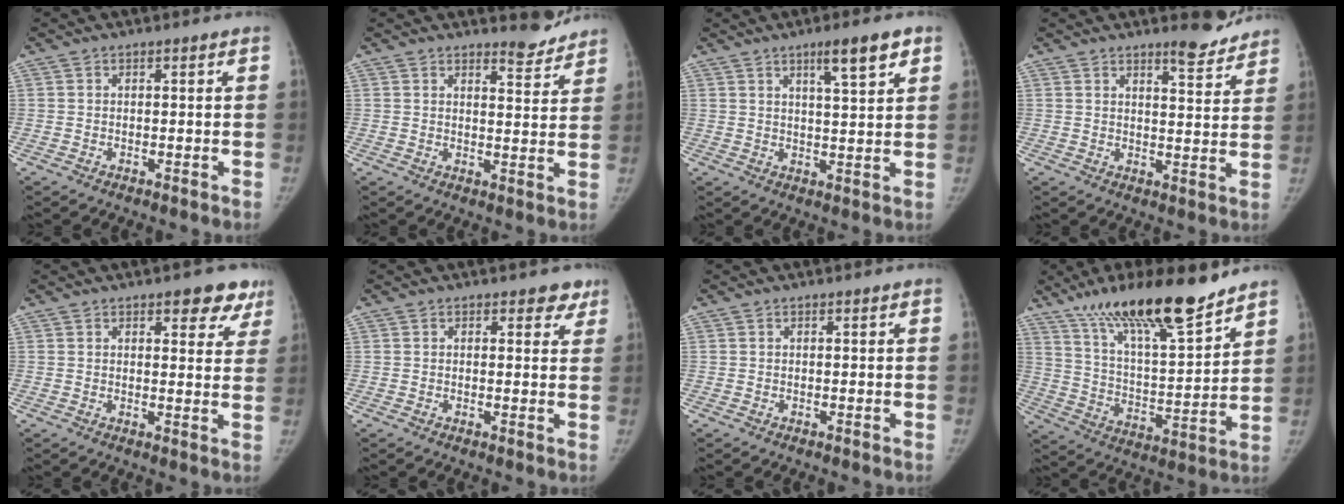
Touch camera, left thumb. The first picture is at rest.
{"total": 4.6, "force": [4.4, 0.9, 0.5], "torque": [0.008, -0.048, 0.059]}
{"total": 7.2, "force": [4.3, 1.1, 5.6], "torque": [-0.081, -0.021, 0.068]}
{"total": 6.3, "force": [5.5, 1.4, 2.7], "torque": [-0.019, -0.048, 0.076]}
{"total": 7.2, "force": [4.6, 3.3, 4.3], "torque": [-0.008, -0.019, 0.051]}
{"total": 3.1, "force": [2.2, 1.9, 1.2], "torque": [0.023, -0.009, 0.020]}
{"total": 0.0}
{"total": 20.9, "force": [15.4, 4.2, 13.4], "torque": [-0.201, -0.074, 0.271]}